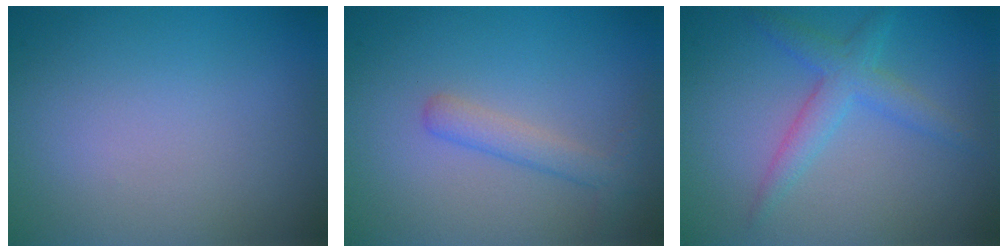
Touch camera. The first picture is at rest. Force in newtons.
{"total": 2.0, "press": 2.0, "slide": 0.1}
{"total": 2.9, "press": 2.9, "slide": 0.1}